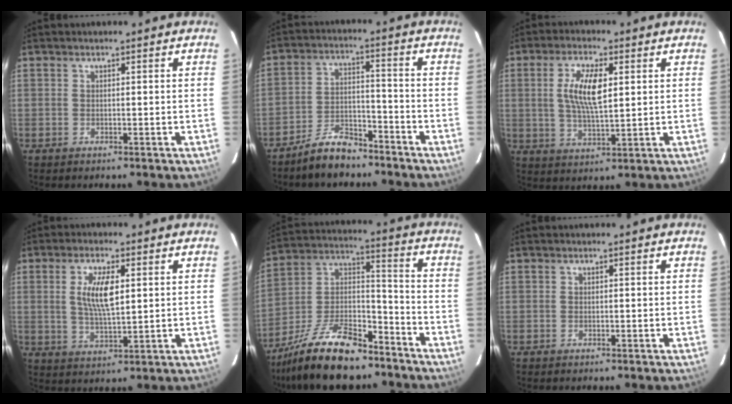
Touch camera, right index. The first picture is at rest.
{"total": 8.2, "force": [-6.9, 3.3, 3.0], "torque": [-0.077, 0.019, -0.115]}
{"total": 8.7, "force": [1.9, 3.0, 7.9], "torque": [-0.151, 0.004, 0.037]}
{"total": 7.7, "force": [1.7, 2.6, 7.0], "torque": [-0.131, 0.000, 0.036]}
{"total": 20.7, "force": [-15.2, 7.7, 11.8], "torque": [-0.236, 0.005, -0.260]}
{"total": 0.0}